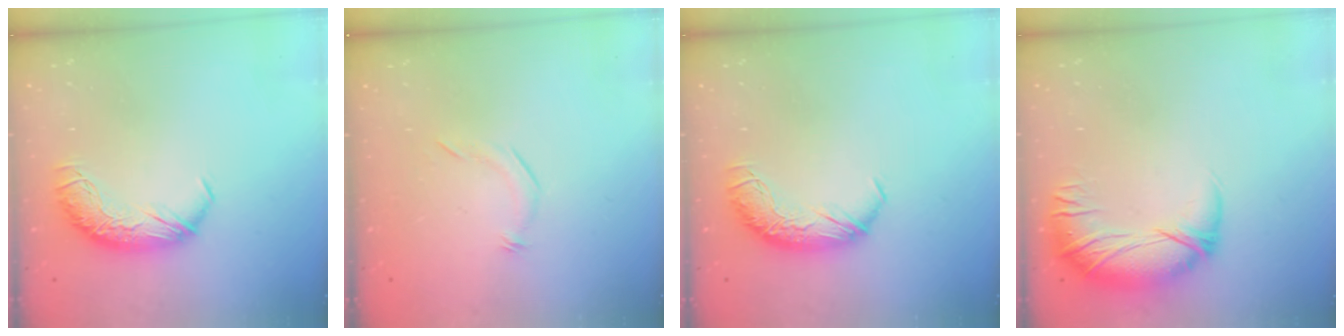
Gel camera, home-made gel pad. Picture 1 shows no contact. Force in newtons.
{"total": 5.8, "press": 5.7, "slide": 1.1}
{"total": 0.0}
{"total": 2.9, "press": 0.1, "slide": 2.9}